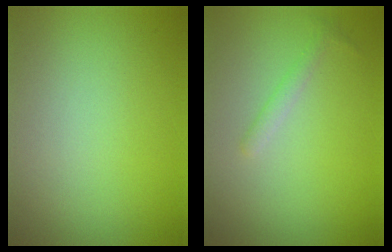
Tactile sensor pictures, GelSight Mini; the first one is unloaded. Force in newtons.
{"total": 1.1, "press": 1.1, "slide": 0.1}